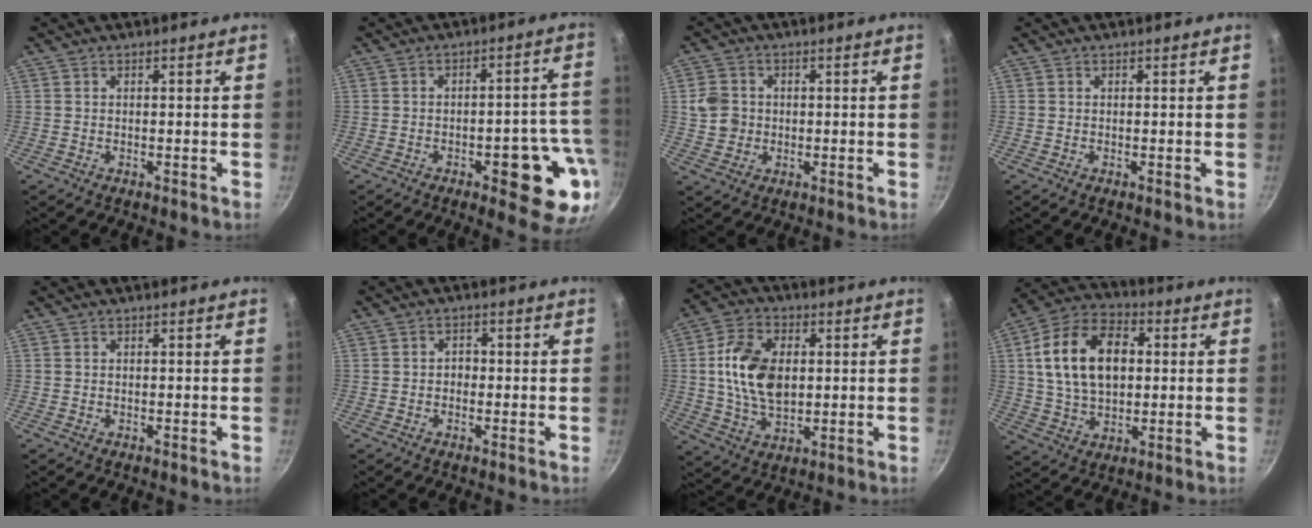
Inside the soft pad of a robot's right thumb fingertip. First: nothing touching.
{"total": 14.0, "force": [-5.1, 5.1, 12.0], "torque": [-0.100, 0.028, -0.064]}
{"total": 5.7, "force": [0.2, 5.1, 2.5], "torque": [-0.031, 0.004, 0.001]}
{"total": 0.0}
{"total": 0.0}
{"total": 2.2, "force": [-0.3, 1.8, 1.3], "torque": [-0.010, 0.007, -0.008]}
{"total": 13.7, "force": [1.5, 8.8, 10.4], "torque": [-0.175, 0.001, 0.025]}
{"total": 17.6, "force": [2.9, 11.4, 13.1], "torque": [-0.204, 0.014, 0.040]}